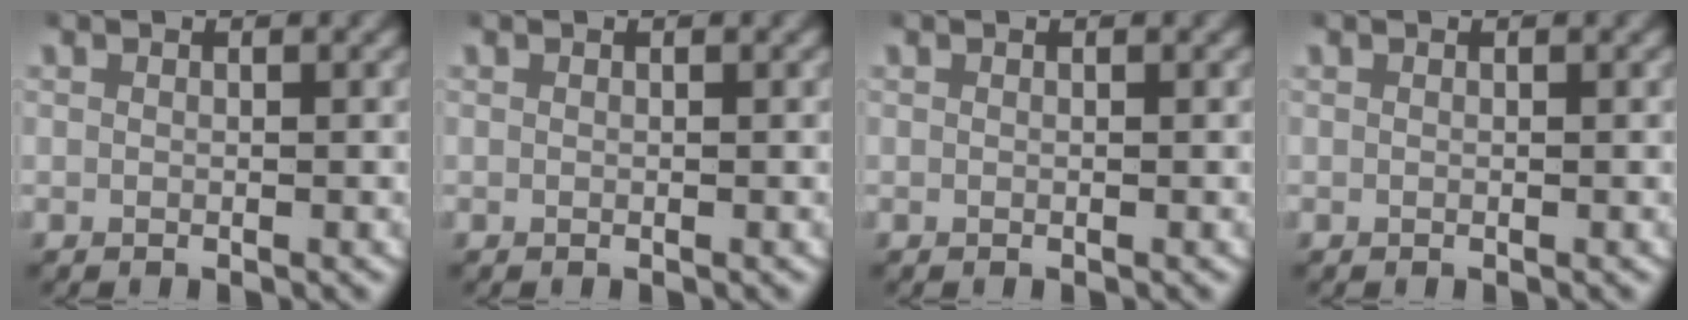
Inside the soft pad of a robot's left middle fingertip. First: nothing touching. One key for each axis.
{"total": 0.0}
{"total": 0.0}
{"total": 0.0}